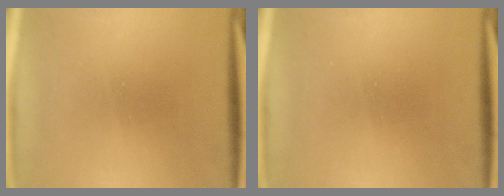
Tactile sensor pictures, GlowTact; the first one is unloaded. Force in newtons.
{"total": 0.0}